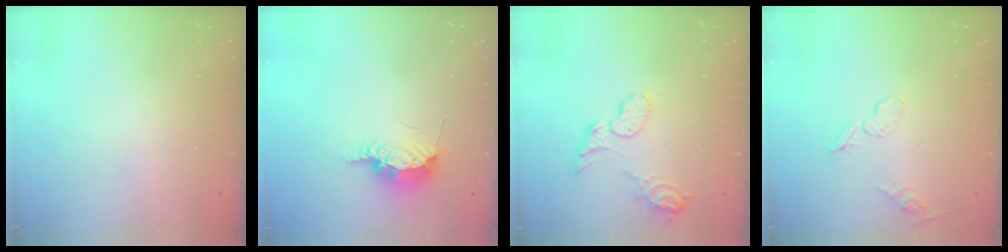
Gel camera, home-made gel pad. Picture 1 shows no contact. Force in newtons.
{"total": 7.8, "press": 7.5, "slide": 1.9}
{"total": 8.7, "press": 8.7, "slide": 0.7}
{"total": 6.9, "press": 6.9, "slide": 0.9}